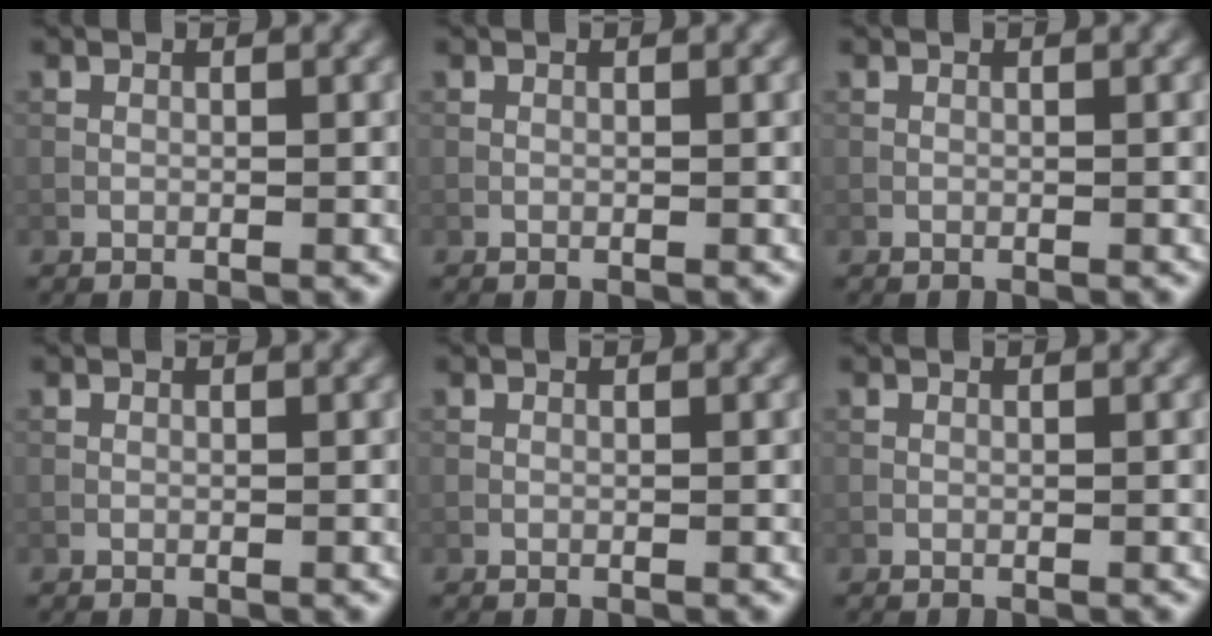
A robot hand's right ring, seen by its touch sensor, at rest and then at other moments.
{"total": 0.0}
{"total": 0.0}
{"total": 0.0}
{"total": 0.0}
{"total": 0.0}